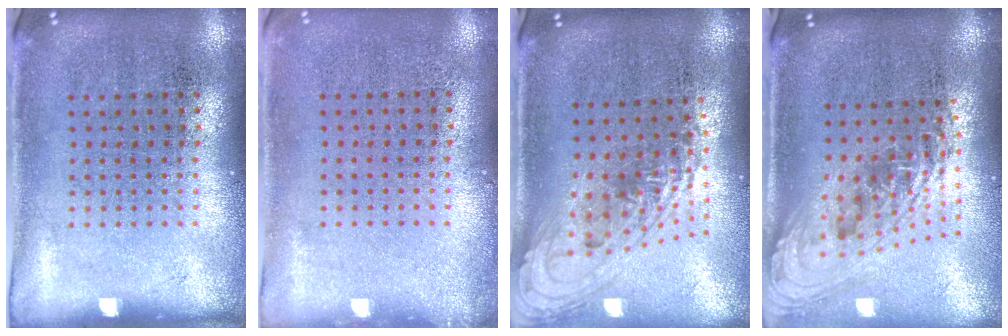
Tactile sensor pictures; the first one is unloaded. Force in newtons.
{"total": 0.6, "press": 0.6, "slide": 0.2}
{"total": 1.7, "press": 1.3, "slide": 1.0}
{"total": 2.3, "press": 1.7, "slide": 1.6}